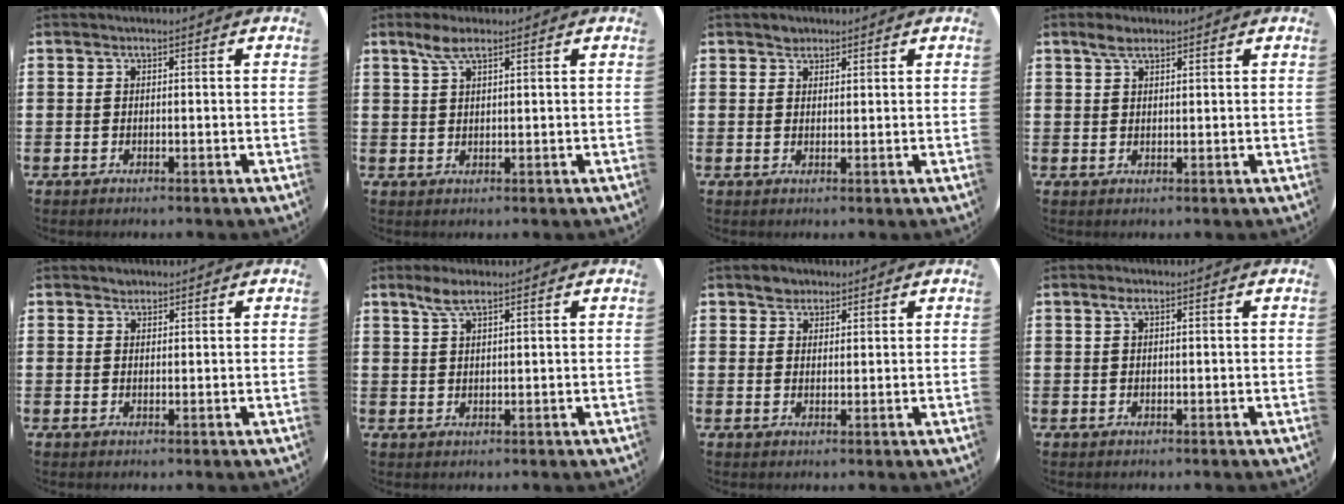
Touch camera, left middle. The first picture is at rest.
{"total": 3.1, "force": [2.1, 0.6, 2.2], "torque": [-0.048, 0.007, 0.036]}
{"total": 1.5, "force": [1.3, 0.7, 0.1], "torque": [0.006, -0.001, 0.024]}
{"total": 2.4, "force": [1.8, 0.9, 1.3], "torque": [-0.020, 0.003, 0.031]}
{"total": 1.0, "force": [0.9, 0.4, 0.0], "torque": [0.007, -0.001, 0.016]}
{"total": 3.1, "force": [2.2, 0.6, 2.1], "torque": [-0.044, 0.006, 0.039]}
{"total": 2.1, "force": [1.8, 1.1, -0.1], "torque": [0.009, 0.002, 0.035]}
{"total": 1.0, "force": [0.5, 0.2, 0.9], "torque": [-0.017, 0.005, 0.008]}